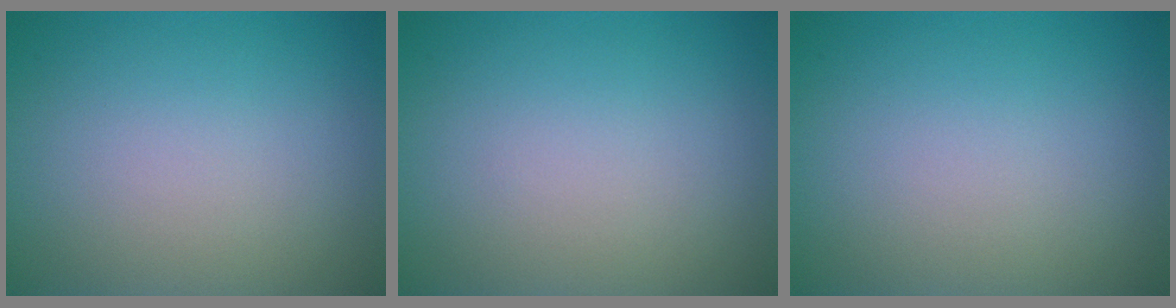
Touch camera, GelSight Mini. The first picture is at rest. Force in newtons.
{"total": 0.0}
{"total": 0.0}